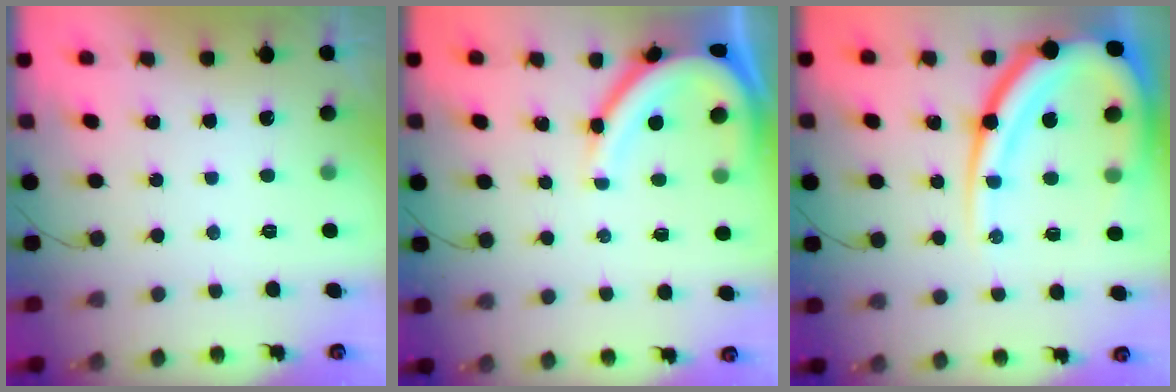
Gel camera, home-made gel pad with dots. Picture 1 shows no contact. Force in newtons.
{"total": 11.1, "press": 11.0, "slide": 1.0}
{"total": 23.9, "press": 23.7, "slide": 2.7}